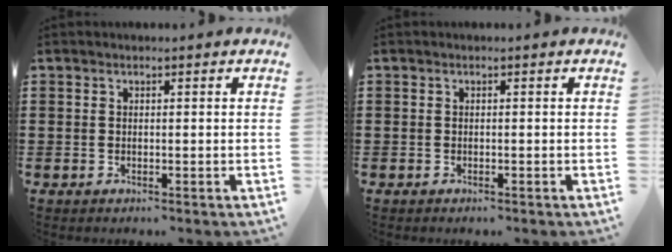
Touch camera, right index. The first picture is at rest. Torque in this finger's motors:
{"motor_torque": [0.02, 0.15, 0.01, -0.01]}